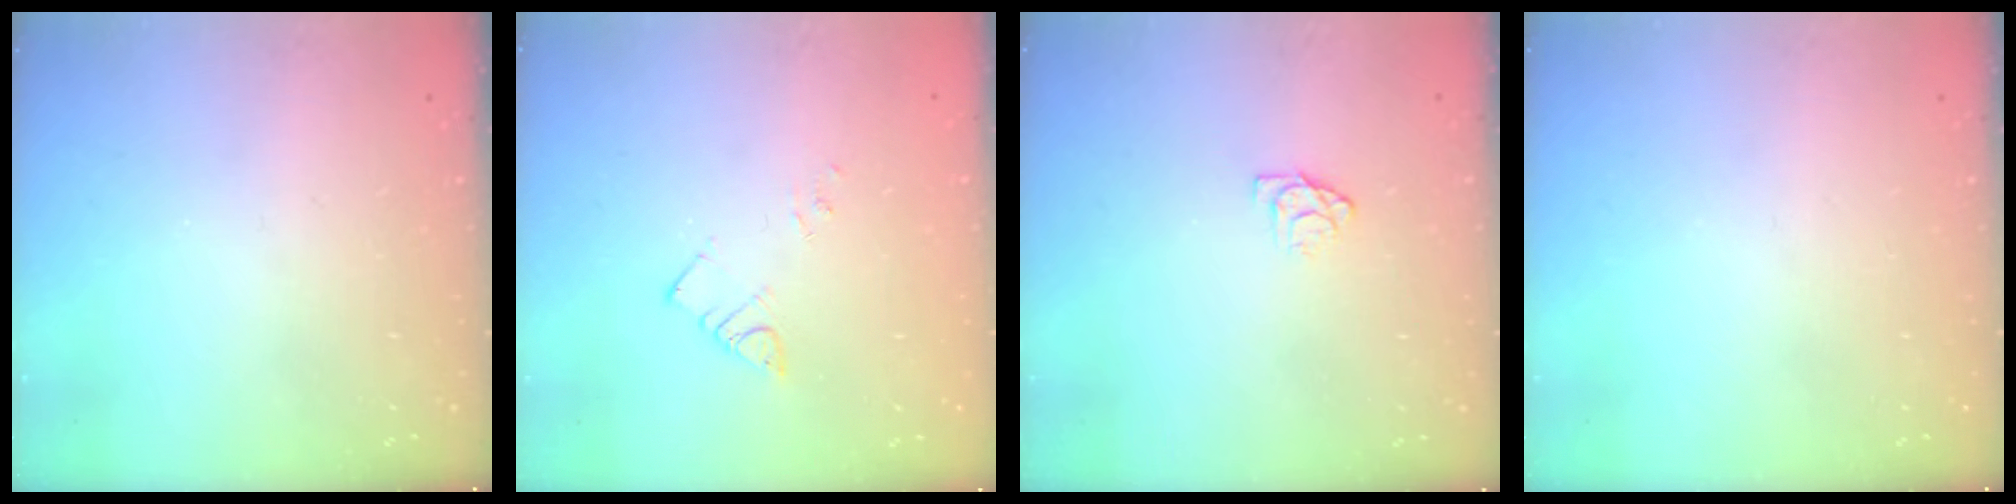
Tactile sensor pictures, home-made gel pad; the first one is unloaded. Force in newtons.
{"total": 3.2, "press": 3.2, "slide": 0.4}
{"total": 4.5, "press": 4.5, "slide": 0.3}
{"total": 0.0}